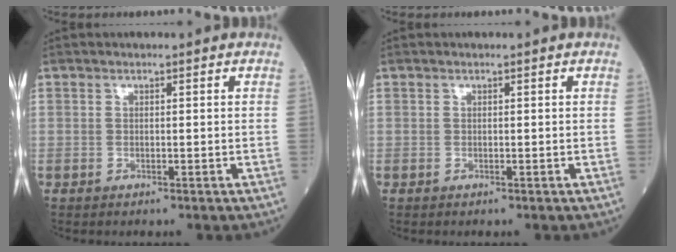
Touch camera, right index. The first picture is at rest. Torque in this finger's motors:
{"motor_torque": [0.00, 0.00, 0.00, 0.00]}